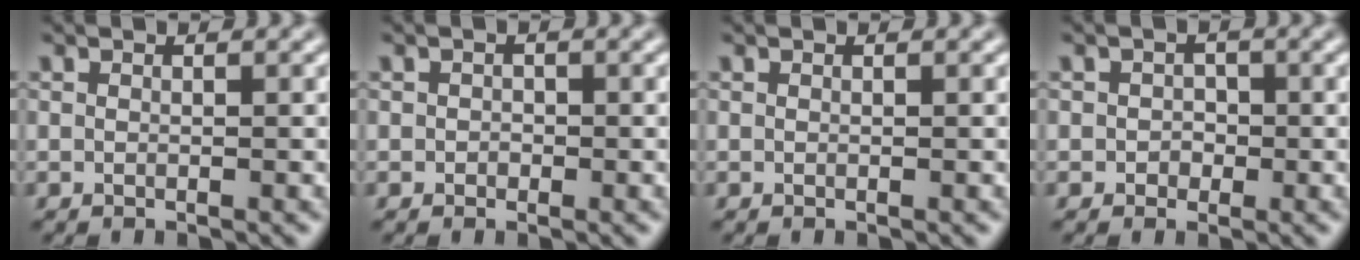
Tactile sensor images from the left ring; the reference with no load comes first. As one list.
[{"total": 0.8, "force": [-0.1, 0.7, 0.2], "torque": [0.000, -0.005, -0.005]}, {"total": 0.0}, {"total": 1.4, "force": [-0.1, 1.3, 0.4], "torque": [0.006, -0.002, -0.006]}]